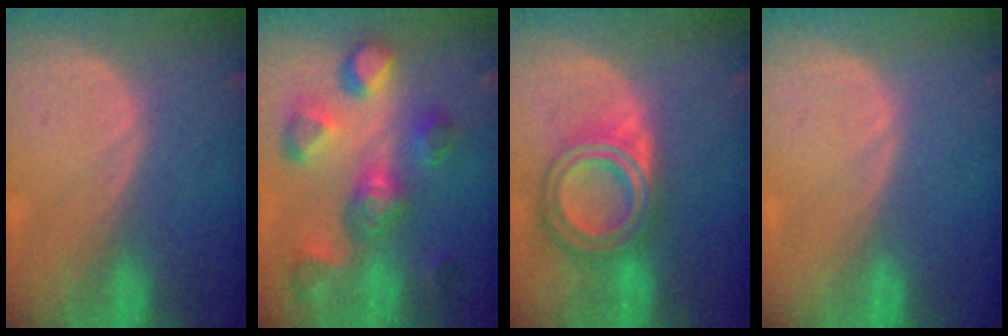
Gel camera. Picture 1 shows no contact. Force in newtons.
{"total": 11.1, "press": 10.1, "slide": 4.6}
{"total": 8.0, "press": 8.0, "slide": 0.5}
{"total": 0.0}